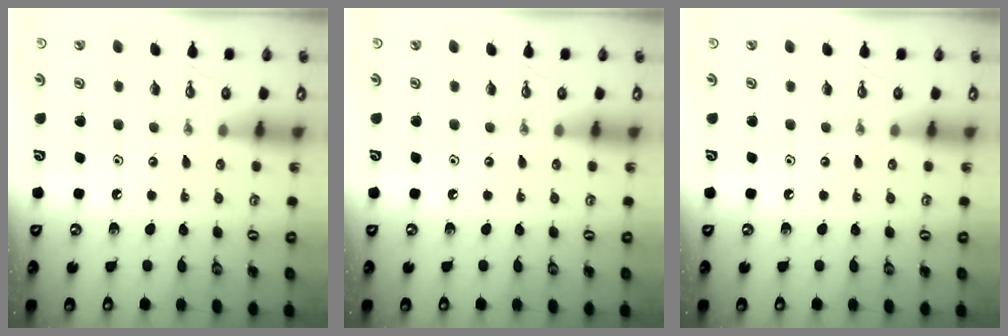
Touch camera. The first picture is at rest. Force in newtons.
{"total": 0.0}
{"total": 0.0}